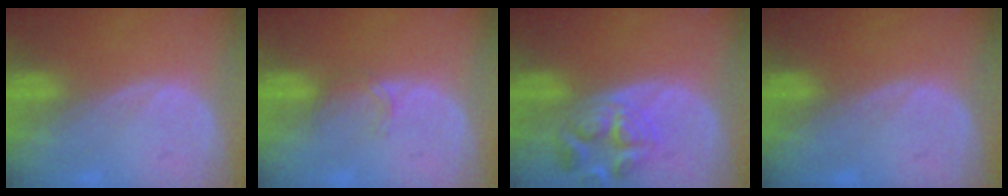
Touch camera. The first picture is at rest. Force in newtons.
{"total": 1.5, "press": 1.5, "slide": 0.2}
{"total": 6.8, "press": 6.3, "slide": 2.6}
{"total": 0.0}